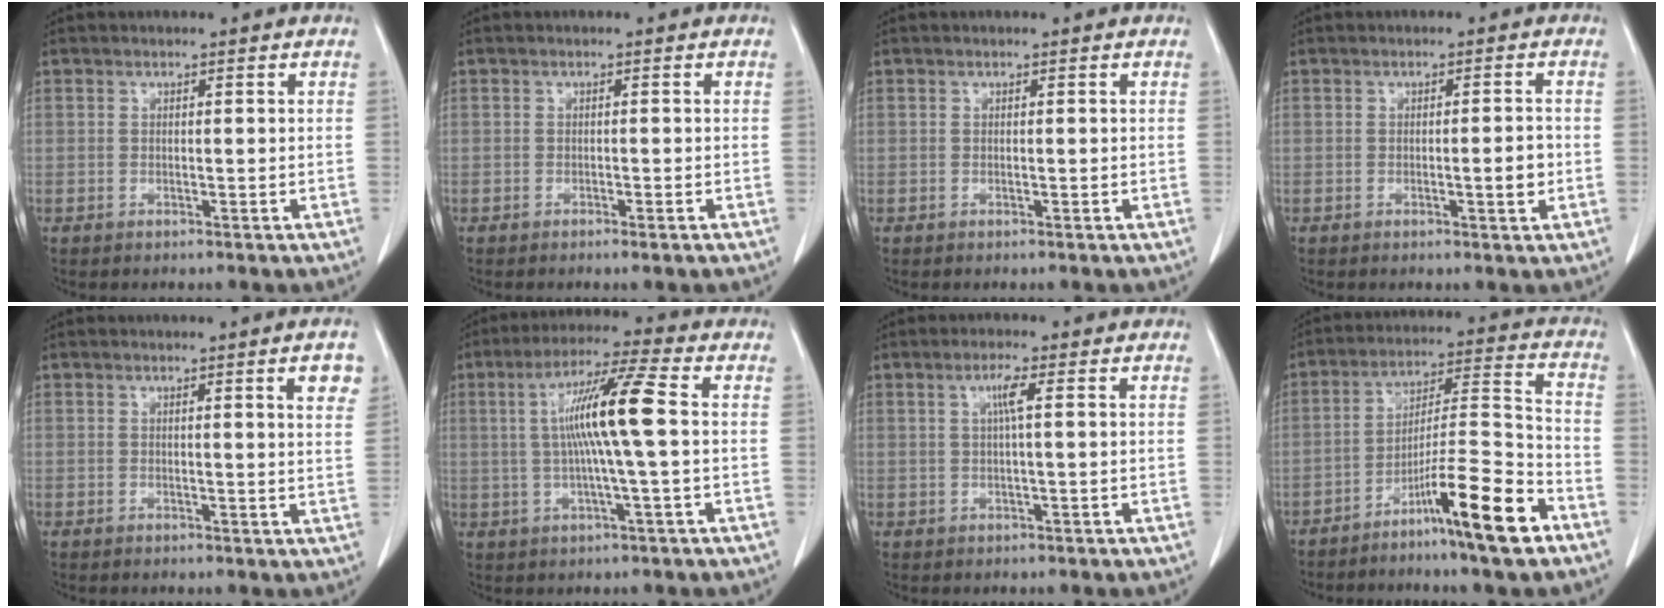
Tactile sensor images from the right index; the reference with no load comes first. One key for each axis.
{"total": 0.9, "fx": -0.6, "fy": 0.0, "fz": 0.6, "tx": -0.013, "ty": -0.002, "tz": -0.008}
{"total": 0.0}
{"total": 2.7, "fx": -0.5, "fy": 0.4, "fz": 2.6, "tx": -0.035, "ty": 0.001, "tz": -0.003}
{"total": 3.6, "fx": 1.7, "fy": 0.1, "fz": 3.1, "tx": -0.032, "ty": -0.005, "tz": 0.016}
{"total": 10.7, "fx": 0.9, "fy": -0.7, "fz": 10.7, "tx": -0.198, "ty": 0.009, "tz": 0.011}
{"total": 2.6, "fx": 0.7, "fy": -0.1, "fz": 2.5, "tx": -0.050, "ty": 0.005, "tz": 0.013}
{"total": 13.3, "fx": -8.1, "fy": 0.0, "fz": 10.6, "tx": -0.170, "ty": -0.006, "tz": -0.141}